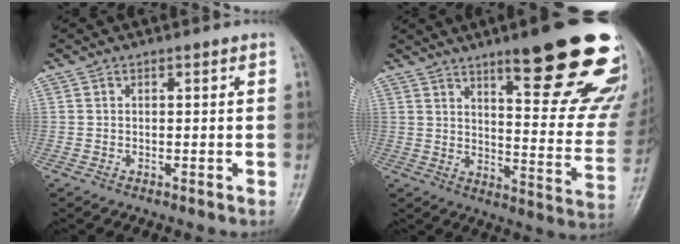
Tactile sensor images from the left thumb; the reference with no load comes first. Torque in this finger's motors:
{"motor_torque": [2.49, 2.52, 1.72, -1.04, 0.22]}